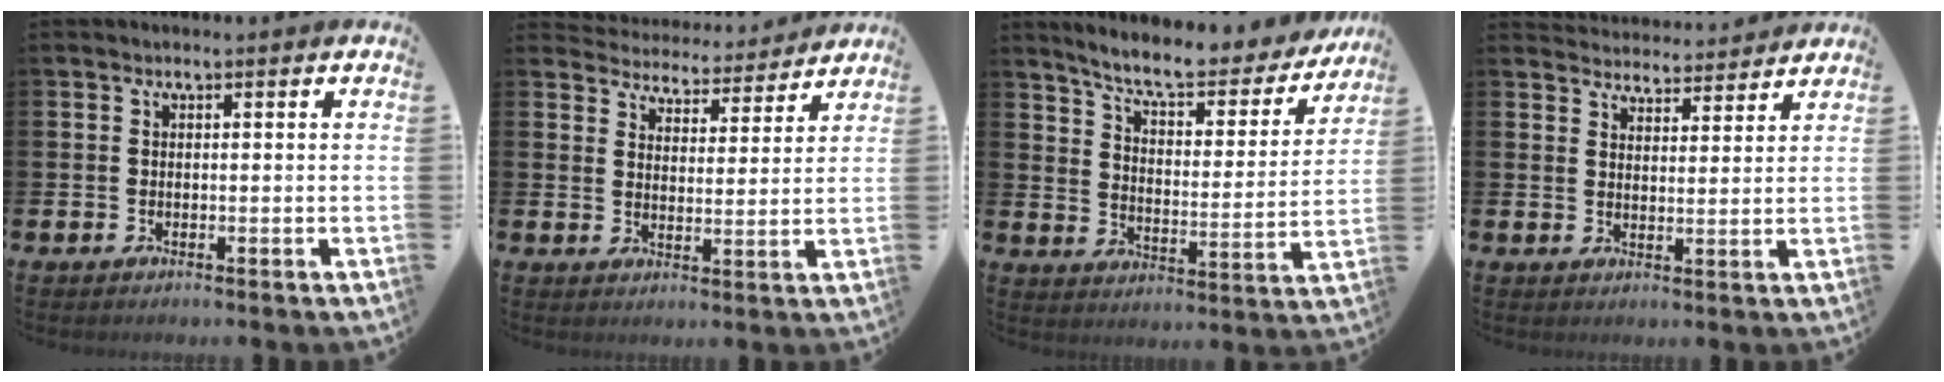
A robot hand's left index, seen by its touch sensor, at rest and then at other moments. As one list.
[{"total": 4.8, "force": [4.7, 0.9, -0.4], "torque": [-0.011, -0.041, 0.079]}, {"total": 7.9, "force": [7.1, 1.5, 3.0], "torque": [-0.087, -0.050, 0.120]}, {"total": 4.3, "force": [4.2, 0.7, -0.3], "torque": [-0.004, -0.029, 0.074]}]